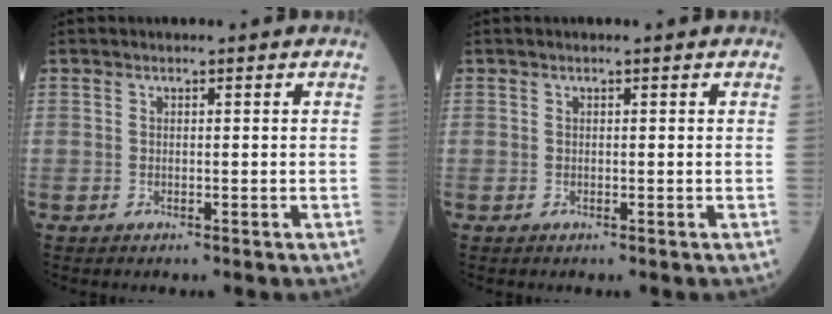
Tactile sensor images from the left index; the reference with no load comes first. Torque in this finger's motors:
{"motor_torque": [0.00, 0.00, 0.00, 0.00]}